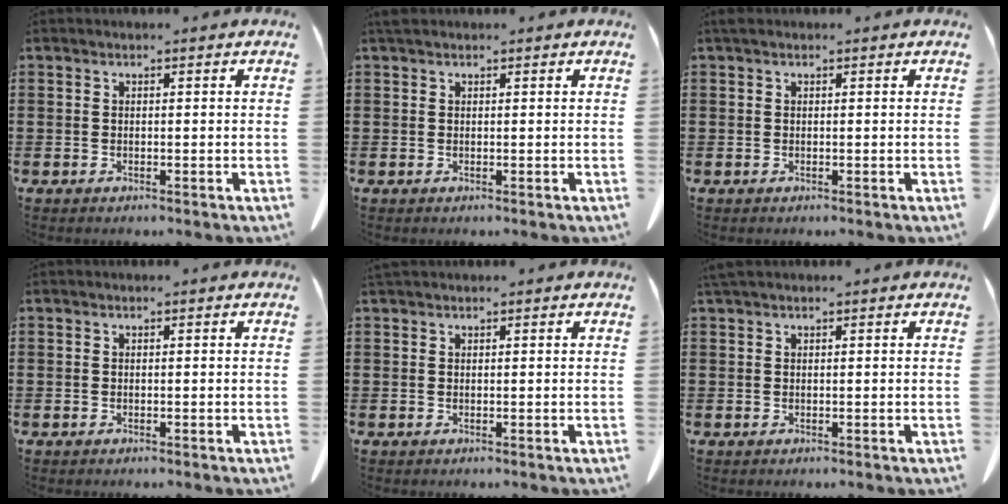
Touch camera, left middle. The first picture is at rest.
{"total": 0.8, "force": [0.6, 0.4, 0.4], "torque": [-0.010, 0.002, 0.012]}
{"total": 0.5, "force": [0.2, 0.3, 0.4], "torque": [-0.009, 0.003, 0.004]}
{"total": 0.0}
{"total": 0.6, "force": [0.6, 0.2, 0.2], "torque": [-0.006, 0.000, 0.012]}
{"total": 0.7, "force": [0.6, 0.1, 0.4], "torque": [-0.010, -0.001, 0.012]}